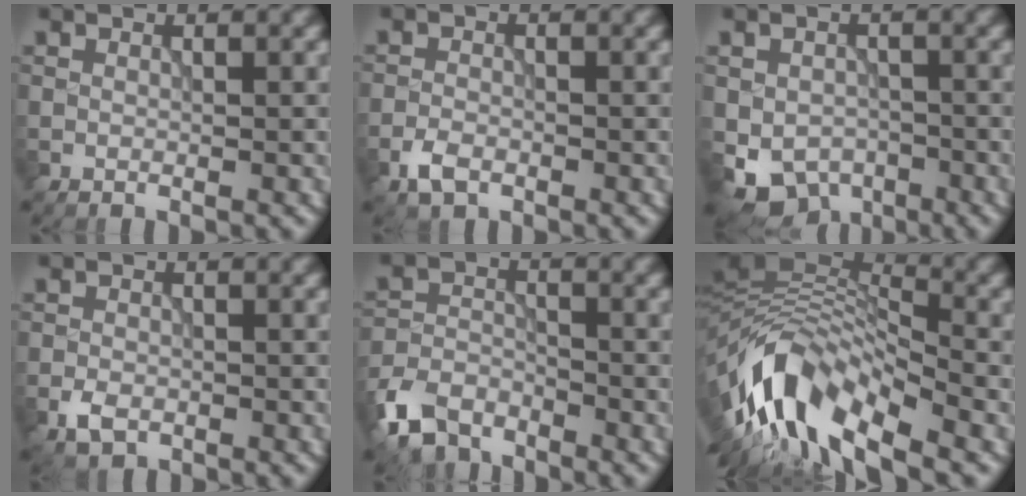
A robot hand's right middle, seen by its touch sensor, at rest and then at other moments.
{"total": 2.2, "force": [-1.4, 1.2, 1.3], "torque": [-0.025, -0.001, -0.032]}
{"total": 5.5, "force": [-2.6, 4.1, 2.7], "torque": [-0.046, -0.018, -0.038]}
{"total": 2.2, "force": [-1.1, 1.4, 1.3], "torque": [-0.027, -0.003, -0.026]}
{"total": 6.0, "force": [-4.5, 3.1, 2.5], "torque": [-0.054, -0.007, -0.096]}
{"total": 10.9, "force": [-5.5, 4.4, 8.4], "torque": [-0.144, 0.021, -0.117]}